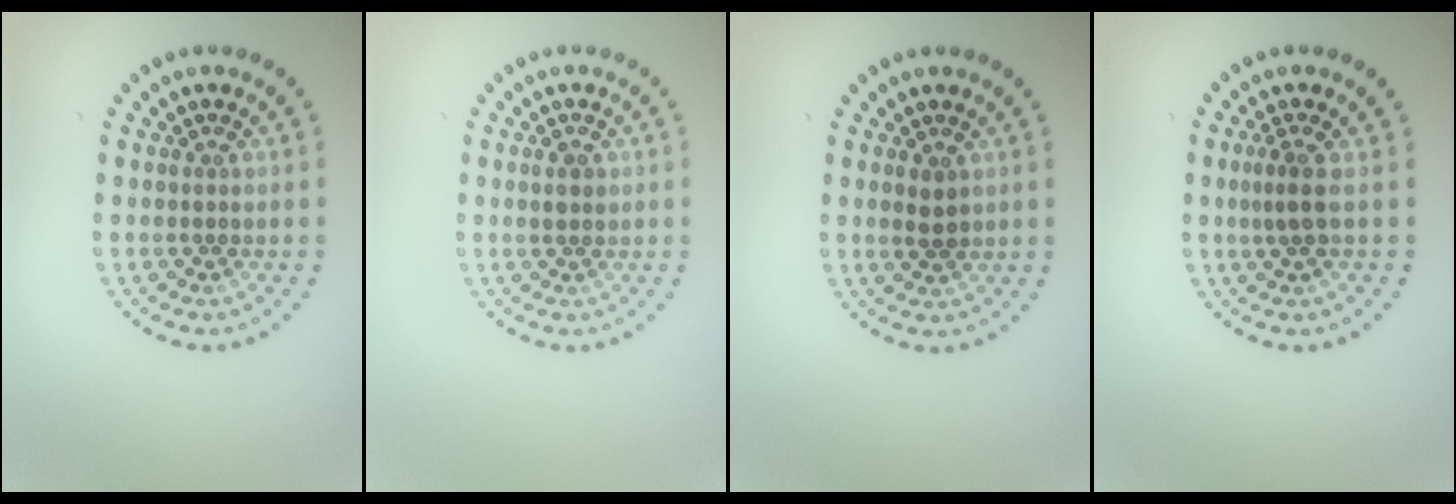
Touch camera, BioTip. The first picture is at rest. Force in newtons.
{"total": 1.2, "press": 1.2, "slide": 0.4}
{"total": 1.5, "press": 1.4, "slide": 0.2}
{"total": 1.8, "press": 1.3, "slide": 1.1}